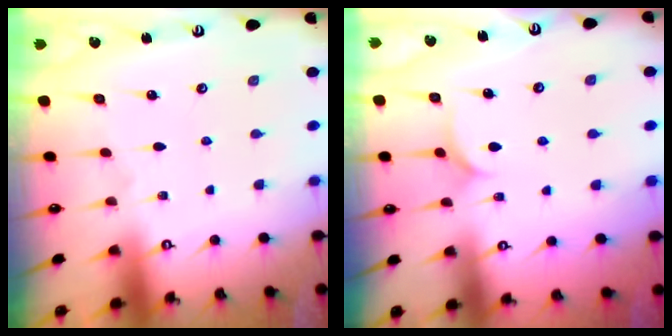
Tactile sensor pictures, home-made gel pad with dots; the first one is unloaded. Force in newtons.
{"total": 7.5, "press": 7.5, "slide": 0.3}